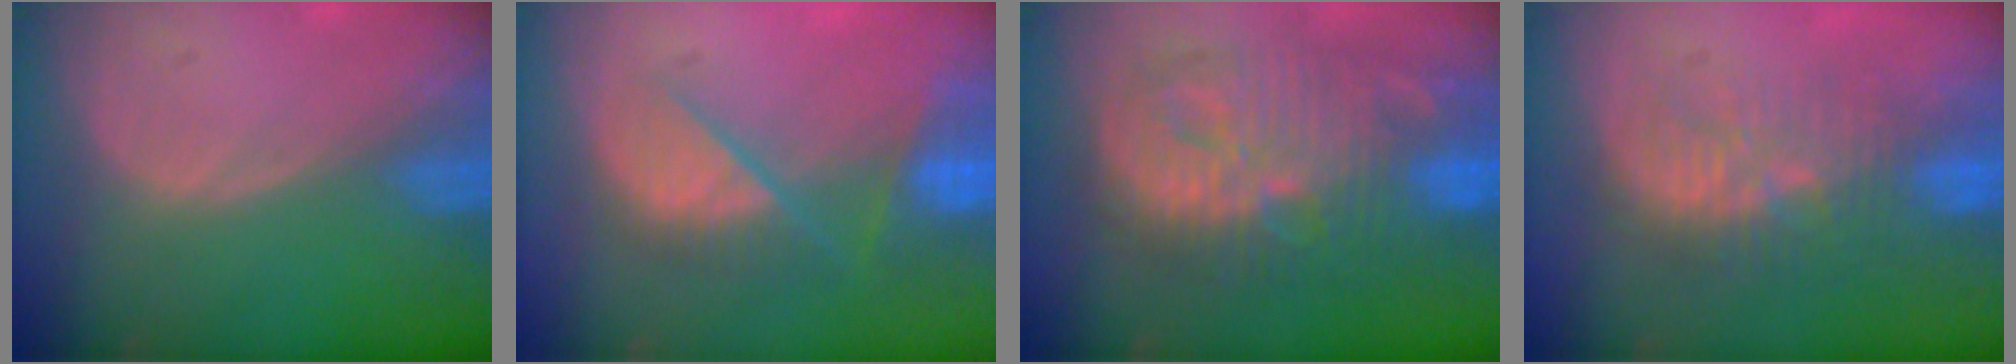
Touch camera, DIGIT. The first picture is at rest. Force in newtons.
{"total": 9.6, "press": 8.2, "slide": 5.0}
{"total": 13.7, "press": 13.7, "slide": 1.1}
{"total": 9.4, "press": 8.9, "slide": 2.9}